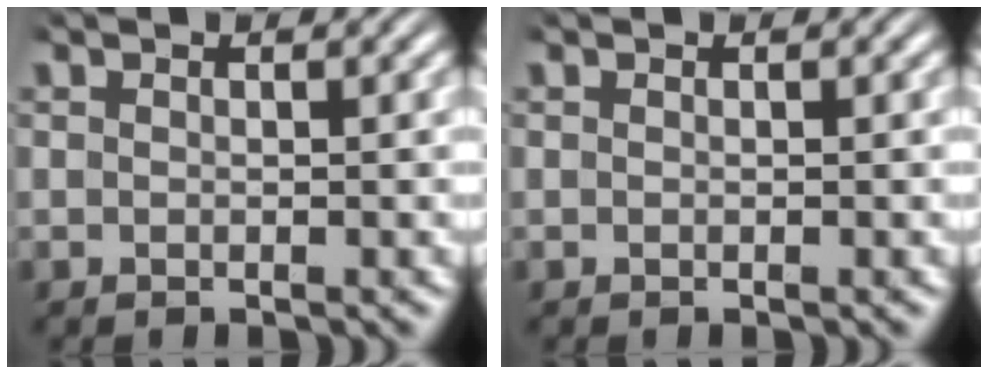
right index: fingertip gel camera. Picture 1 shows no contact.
{"total": 0.0}